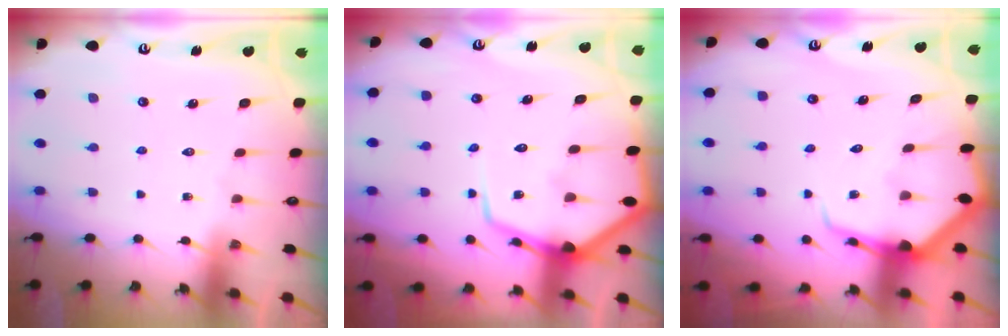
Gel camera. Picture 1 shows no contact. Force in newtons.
{"total": 11.7, "press": 11.6, "slide": 1.0}
{"total": 6.9, "press": 6.9, "slide": 0.8}